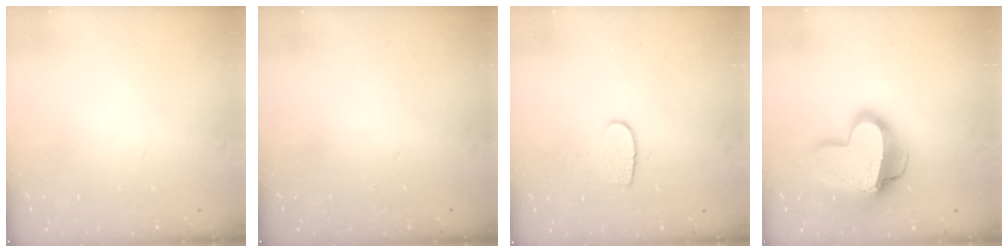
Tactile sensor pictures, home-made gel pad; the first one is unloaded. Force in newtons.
{"total": 0.0}
{"total": 6.3, "press": 6.3, "slide": 0.4}
{"total": 17.7, "press": 17.6, "slide": 1.5}